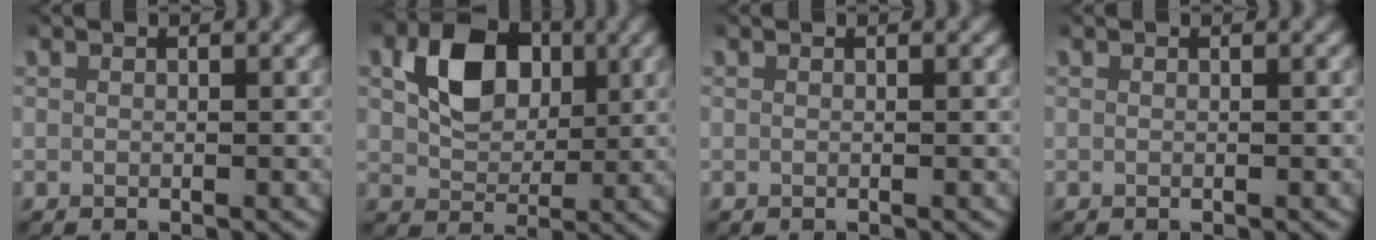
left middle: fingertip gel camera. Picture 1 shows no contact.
{"total": 6.9, "force": [1.8, 5.0, 4.4], "torque": [-0.078, 0.003, 0.032]}
{"total": 0.0}
{"total": 0.0}